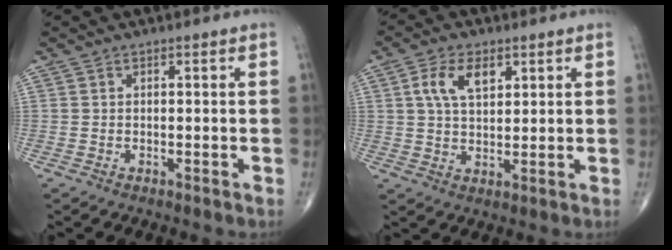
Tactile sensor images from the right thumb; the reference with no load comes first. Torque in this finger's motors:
{"motor_torque": [0.08, 0.09, 0.56, 0.43, 0.10]}